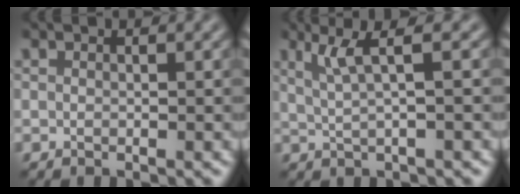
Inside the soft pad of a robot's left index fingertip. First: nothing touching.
{"total": 3.1, "force": [1.3, 0.5, 2.8], "torque": [-0.049, 0.001, 0.029]}